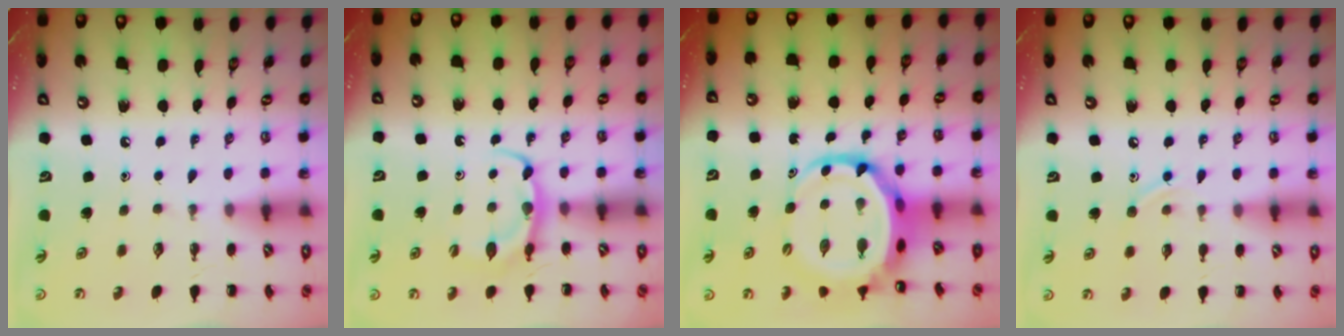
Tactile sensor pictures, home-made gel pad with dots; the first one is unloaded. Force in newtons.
{"total": 6.5, "press": 6.5, "slide": 0.3}
{"total": 8.3, "press": 7.9, "slide": 2.4}
{"total": 8.3, "press": 8.1, "slide": 1.8}